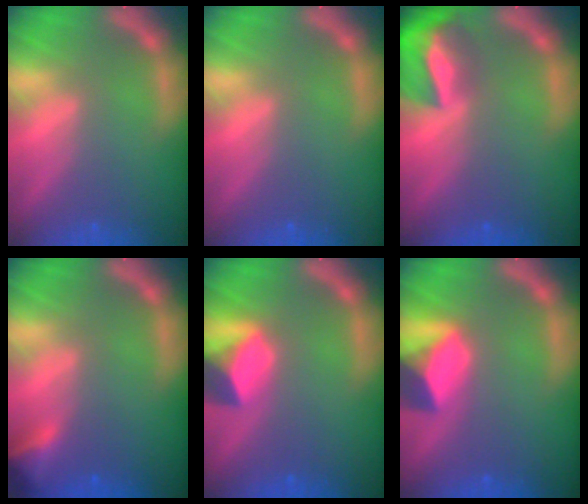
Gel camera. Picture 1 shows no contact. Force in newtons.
{"total": 0.0}
{"total": 8.5}
{"total": 2.9}
{"total": 4.9}
{"total": 5.9}